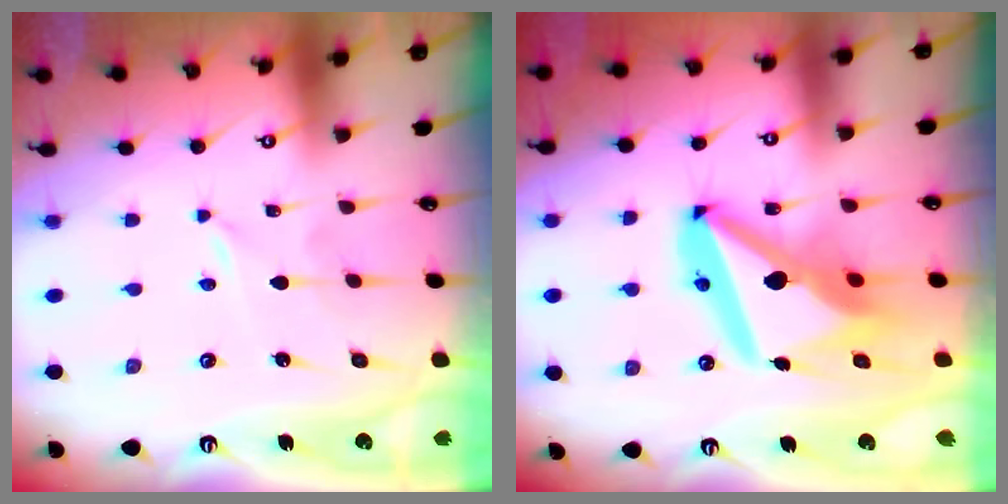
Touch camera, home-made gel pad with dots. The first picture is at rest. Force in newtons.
{"total": 18.0, "press": 17.9, "slide": 1.9}